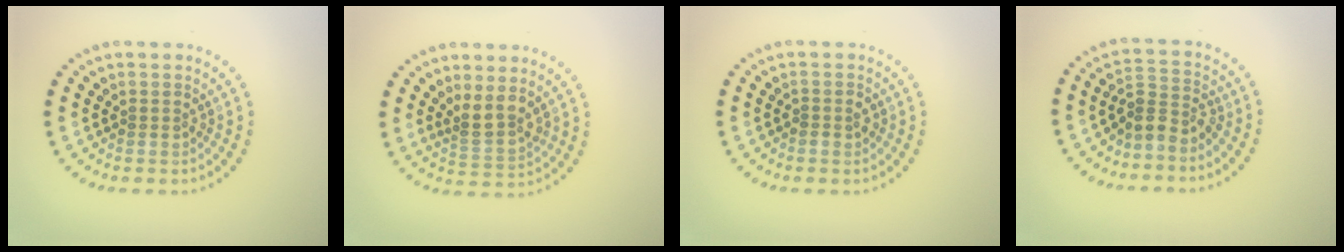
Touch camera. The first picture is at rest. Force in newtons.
{"total": 2.4, "press": 1.9, "slide": 1.4}
{"total": 1.0, "press": 0.9, "slide": 0.4}
{"total": 2.8, "press": 2.1, "slide": 1.8}